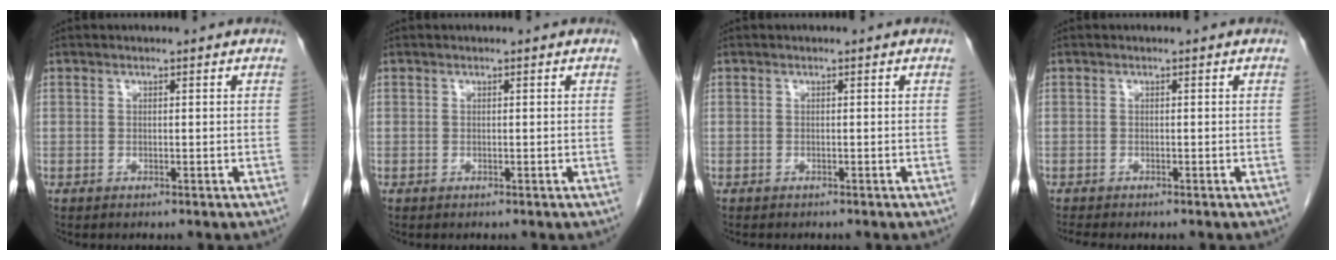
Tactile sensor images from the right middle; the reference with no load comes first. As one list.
[{"total": 0.0}, {"total": 1.7, "force": [-1.5, 0.6, 0.7], "torque": [-0.013, -0.003, -0.016]}, {"total": 1.8, "force": [-1.6, 0.2, 0.7], "torque": [-0.016, -0.005, -0.024]}]